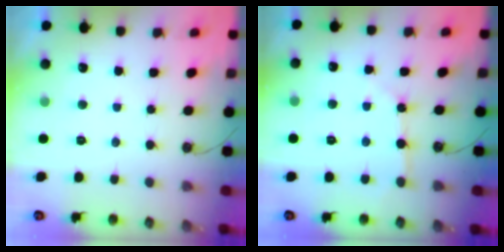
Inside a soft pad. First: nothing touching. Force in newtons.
{"total": 2.7, "press": 2.7, "slide": 0.4}